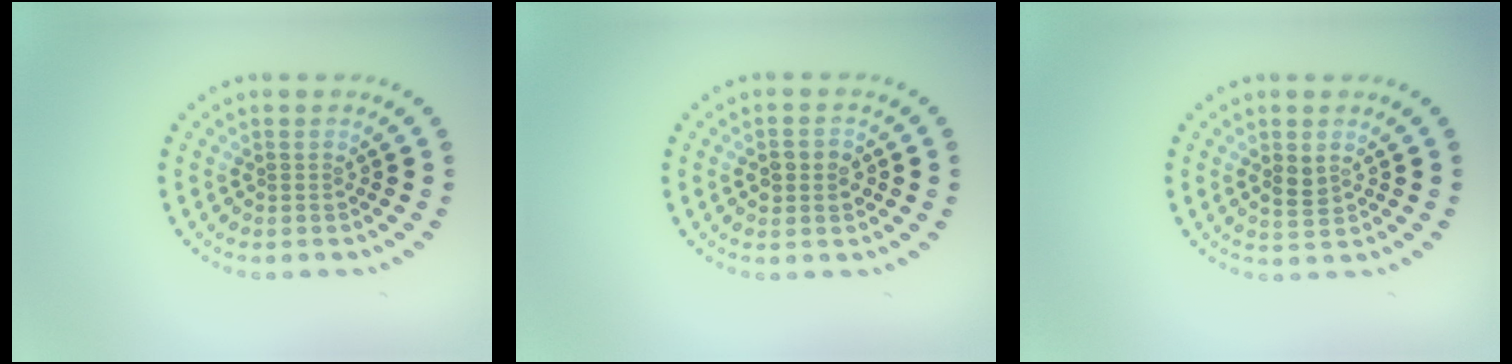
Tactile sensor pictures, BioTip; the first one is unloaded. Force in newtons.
{"total": 2.0, "press": 2.0, "slide": 0.0}
{"total": 1.7, "press": 1.6, "slide": 0.5}